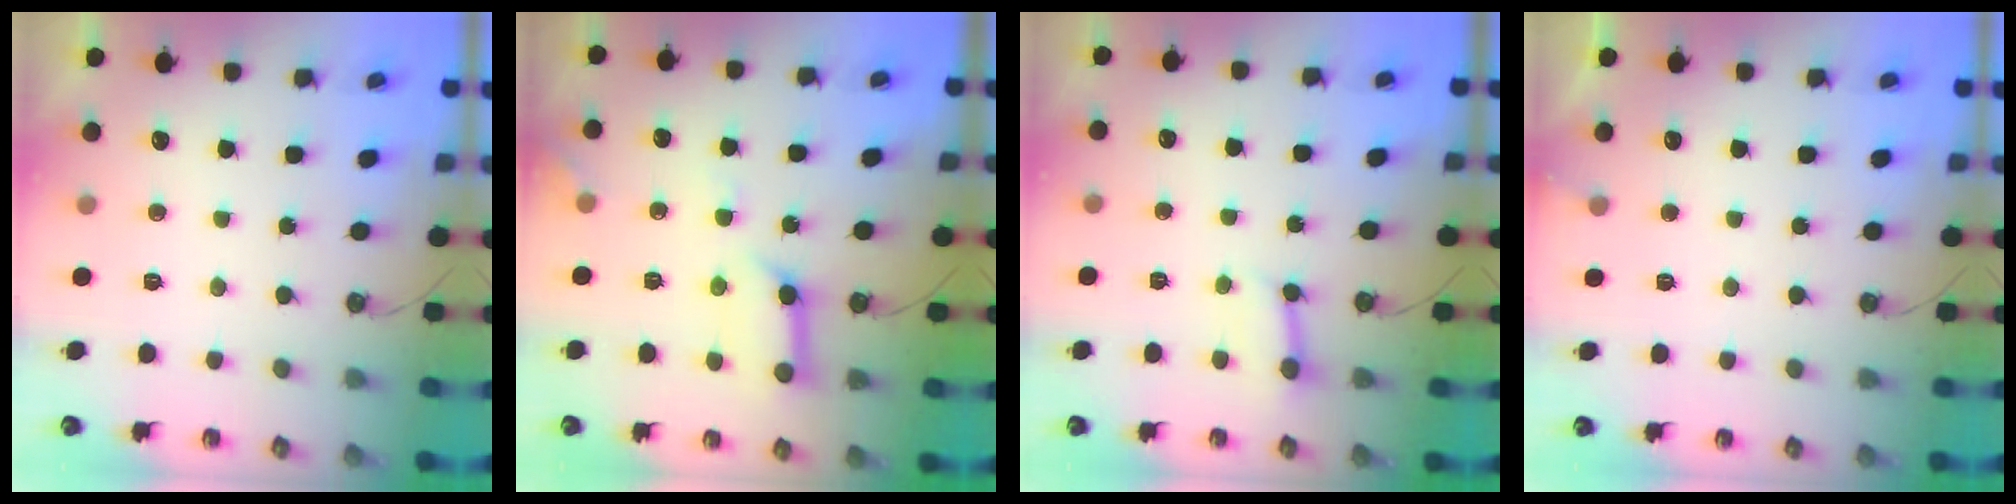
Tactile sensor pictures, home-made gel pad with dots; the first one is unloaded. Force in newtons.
{"total": 11.4, "press": 11.4, "slide": 1.2}
{"total": 4.1, "press": 4.1, "slide": 0.5}
{"total": 2.9, "press": 2.9, "slide": 0.2}